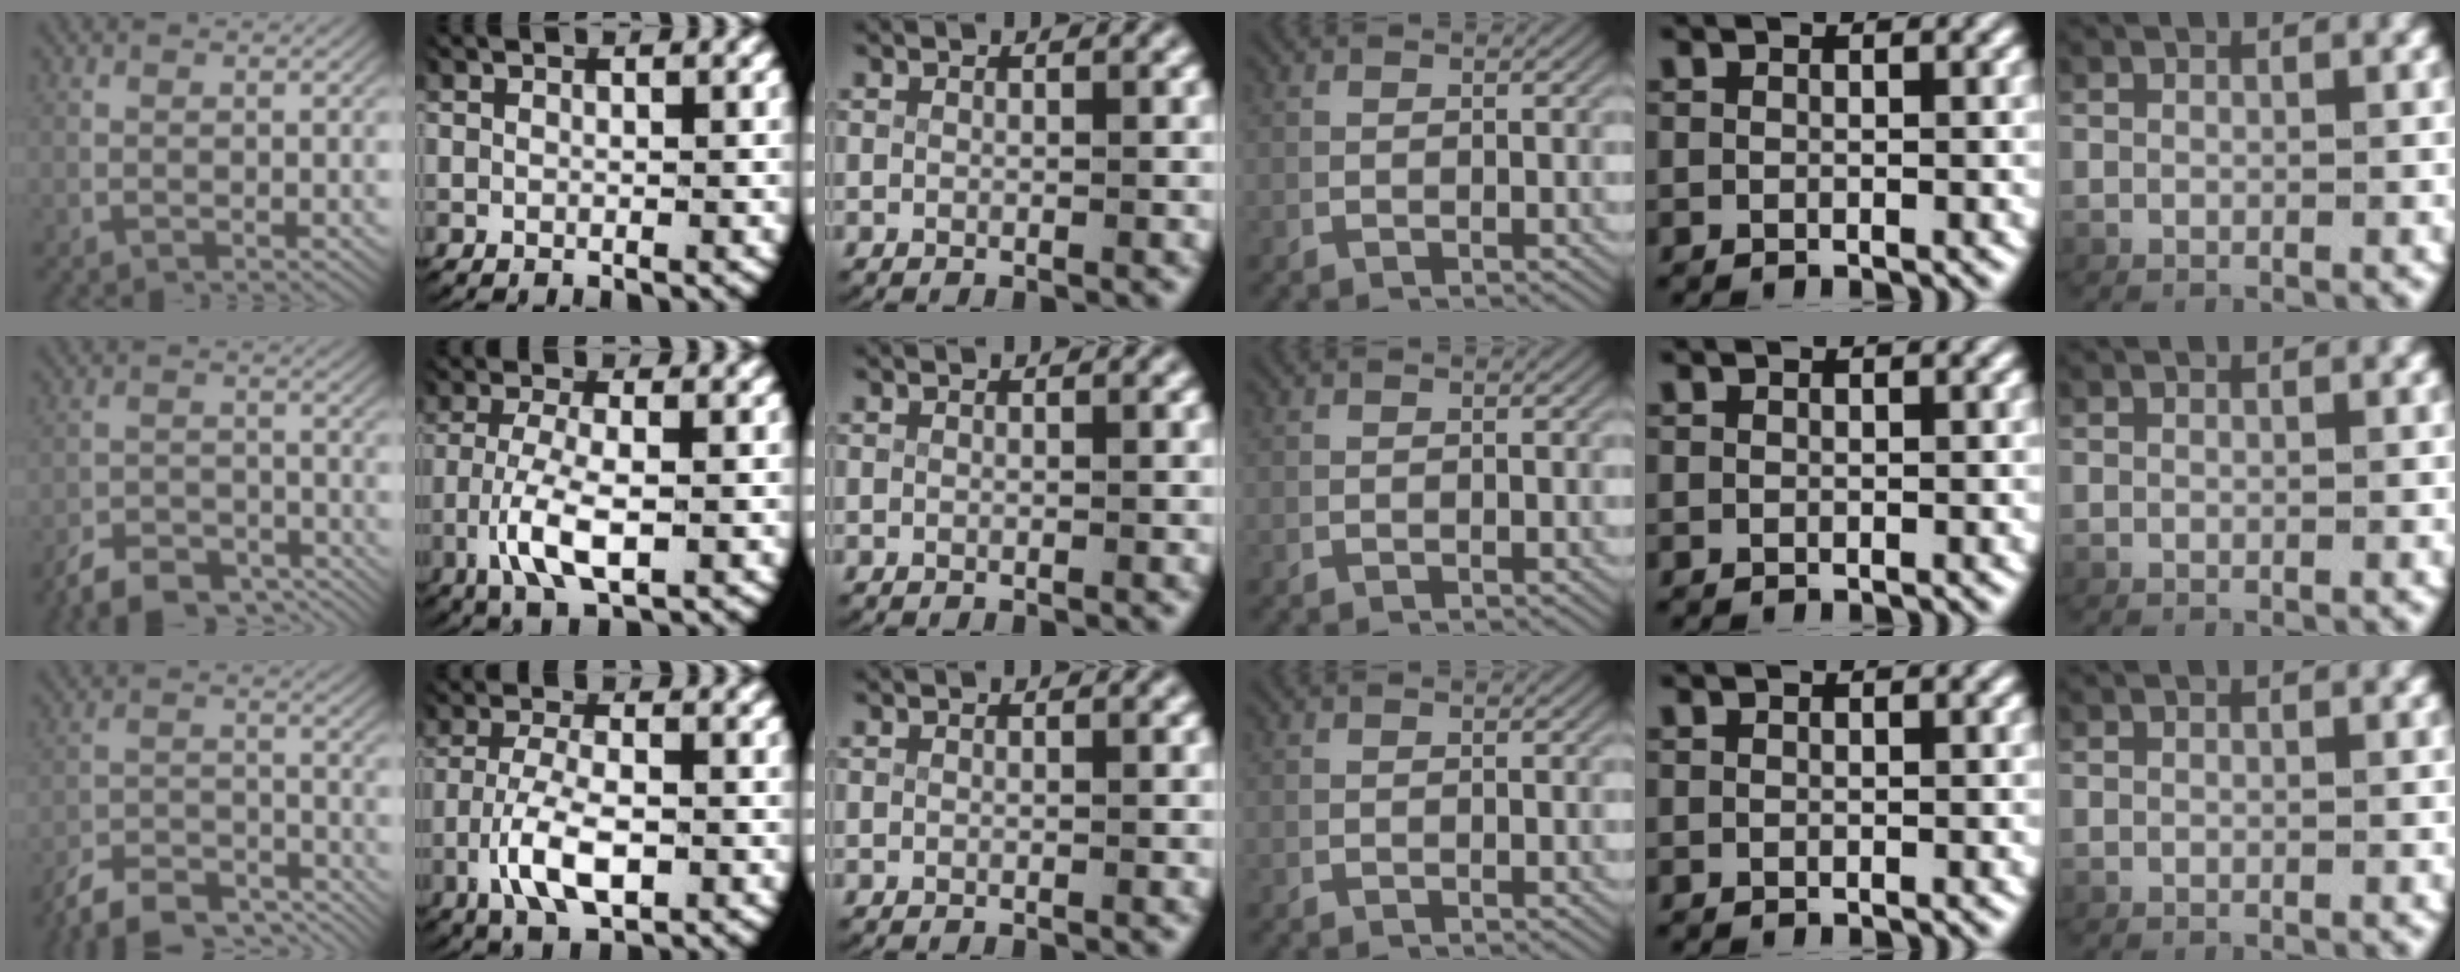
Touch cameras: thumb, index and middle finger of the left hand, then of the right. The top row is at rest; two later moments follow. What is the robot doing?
{"motion": "grasp_and_lifting", "object": "card"}